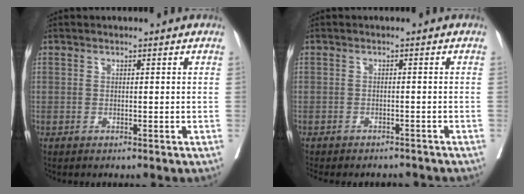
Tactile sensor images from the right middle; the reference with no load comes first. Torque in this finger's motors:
{"motor_torque": [0.86, -1.10, 0.14, 0.03]}